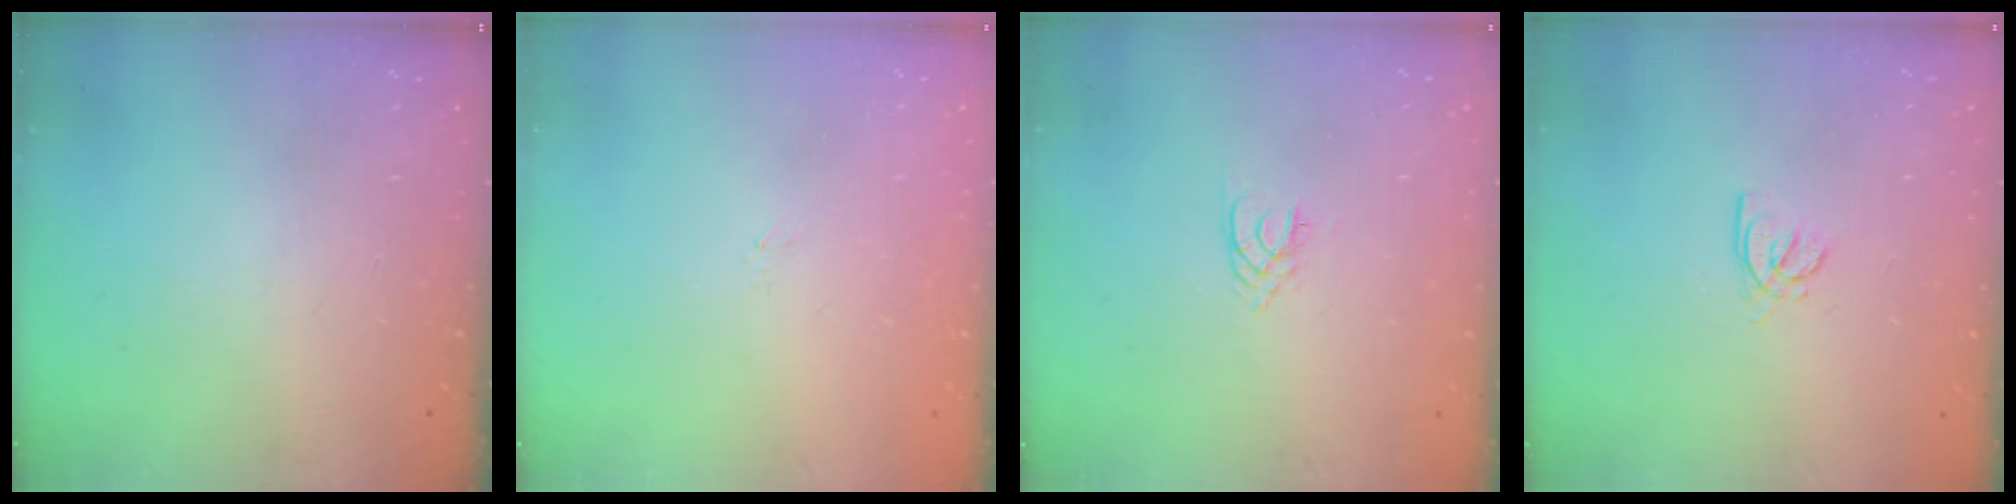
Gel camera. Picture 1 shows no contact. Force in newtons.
{"total": 1.5, "press": 1.4, "slide": 0.3}
{"total": 1.7, "press": 1.7, "slide": 0.2}
{"total": 1.6, "press": 1.6, "slide": 0.3}